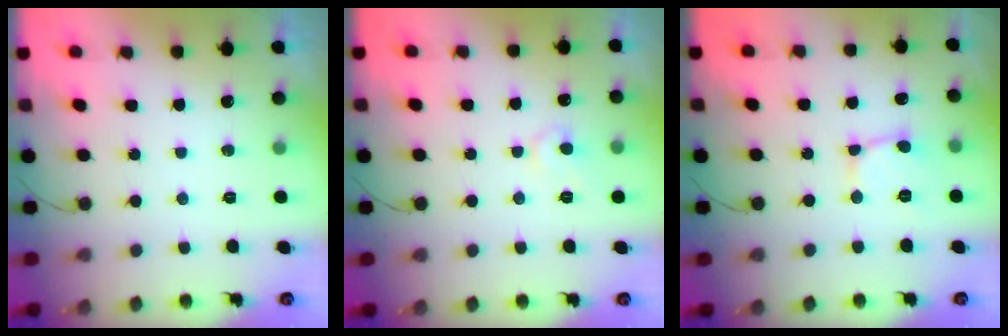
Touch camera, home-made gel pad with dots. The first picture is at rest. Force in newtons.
{"total": 6.1, "press": 6.1, "slide": 0.3}
{"total": 2.6, "press": 2.6, "slide": 0.2}